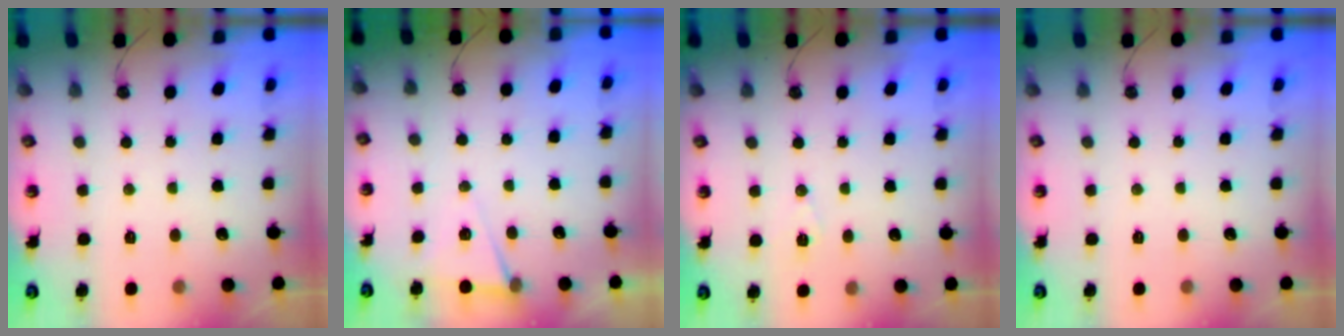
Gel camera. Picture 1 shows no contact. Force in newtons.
{"total": 6.6, "press": 4.5, "slide": 4.7}
{"total": 6.8, "press": 5.1, "slide": 4.5}
{"total": 0.0}